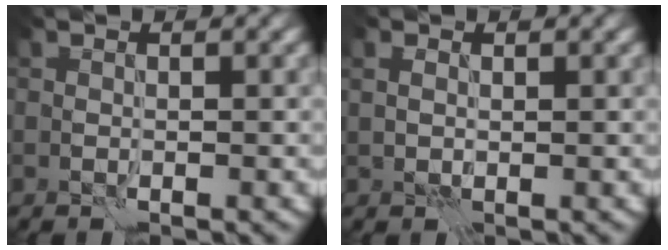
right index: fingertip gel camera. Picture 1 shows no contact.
{"total": 1.1, "force": [0.5, 0.8, 0.4], "torque": [-0.007, 0.001, 0.010]}